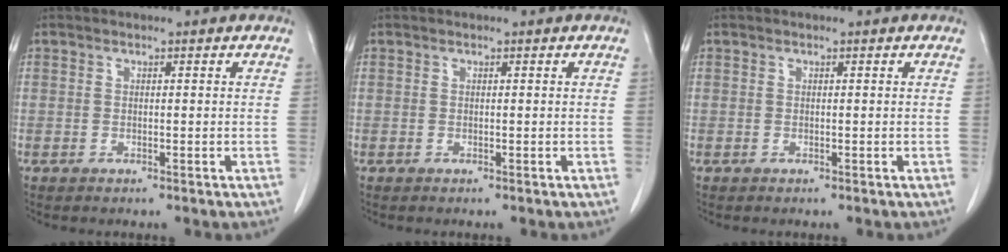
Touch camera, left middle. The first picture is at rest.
{"total": 0.0}
{"total": 0.0}